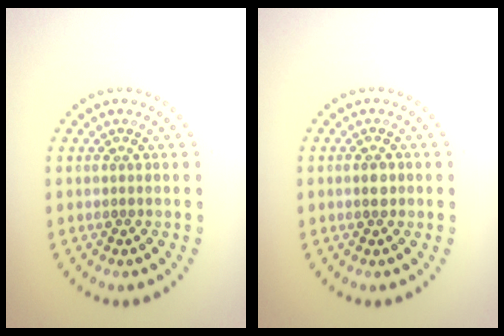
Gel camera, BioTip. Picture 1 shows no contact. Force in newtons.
{"total": 1.1, "press": 1.0, "slide": 0.3}